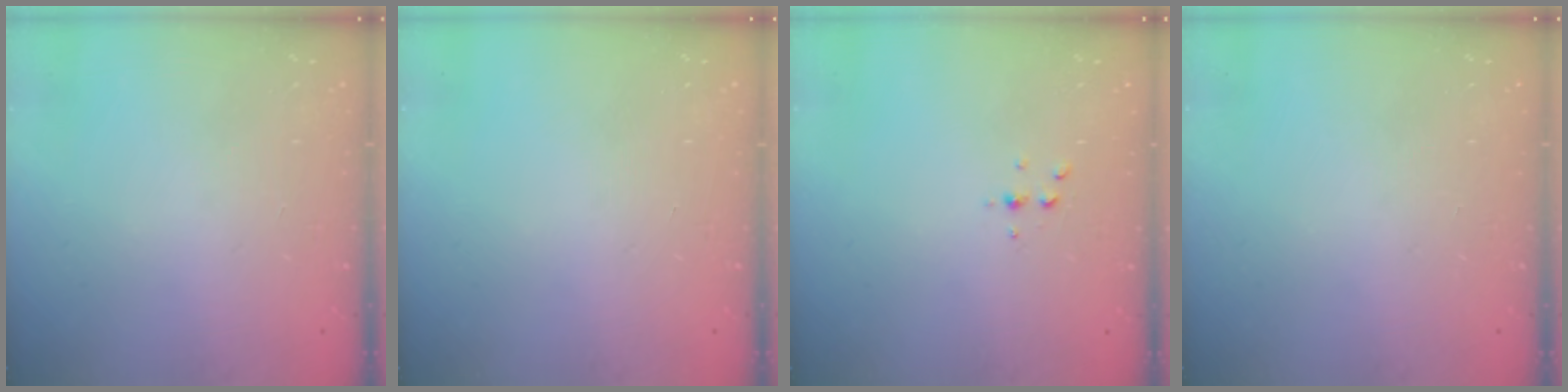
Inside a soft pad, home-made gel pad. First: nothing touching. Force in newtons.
{"total": 0.0}
{"total": 2.6, "press": 2.6, "slide": 0.3}
{"total": 0.0}